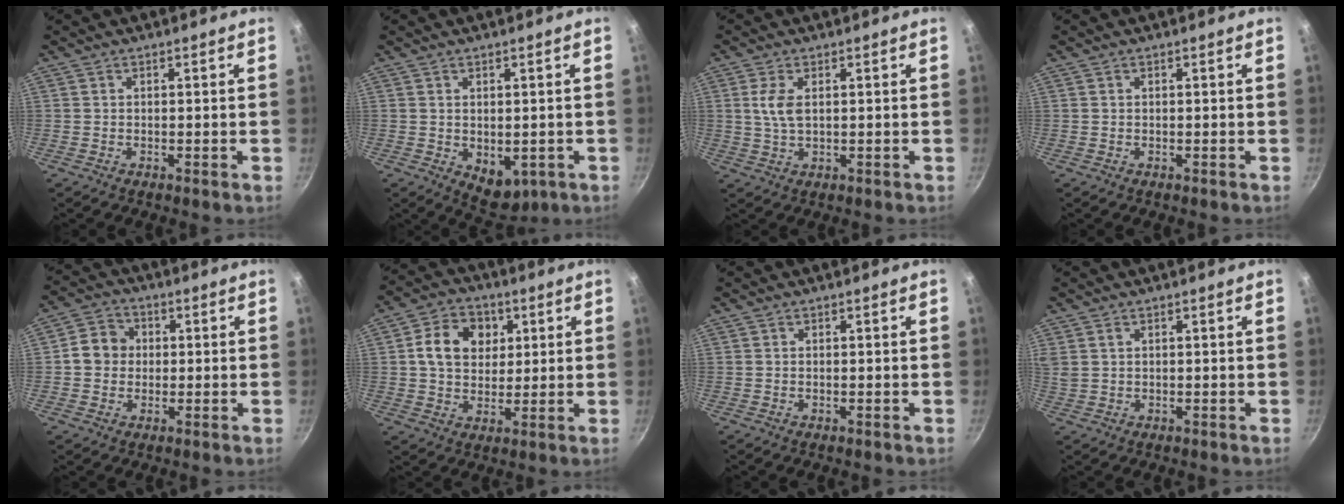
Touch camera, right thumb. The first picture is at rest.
{"total": 6.0, "force": [-0.8, 4.0, 4.4], "torque": [-0.038, -0.009, 0.004]}
{"total": 4.4, "force": [1.0, 2.2, 3.7], "torque": [-0.076, -0.002, 0.020]}
{"total": 0.0}
{"total": 6.5, "force": [0.3, 5.9, 2.8], "torque": [-0.017, 0.012, -0.010]}
{"total": 10.9, "force": [2.9, 8.6, 6.0], "torque": [-0.076, 0.004, 0.040]}
{"total": 0.0}
{"total": 3.0, "force": [1.3, 2.1, 1.7], "torque": [-0.028, 0.003, 0.029]}